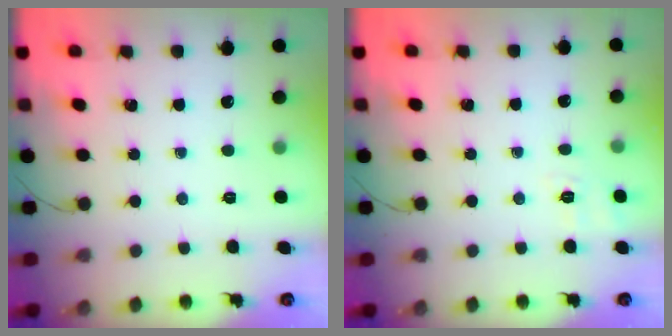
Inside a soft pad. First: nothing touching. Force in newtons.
{"total": 2.3, "press": 1.2, "slide": 1.9}